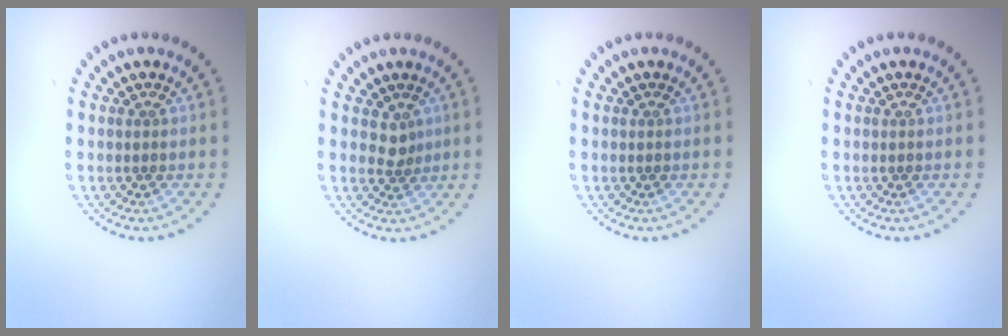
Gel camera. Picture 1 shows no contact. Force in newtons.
{"total": 1.4, "press": 1.0, "slide": 1.0}
{"total": 0.0}
{"total": 0.0}